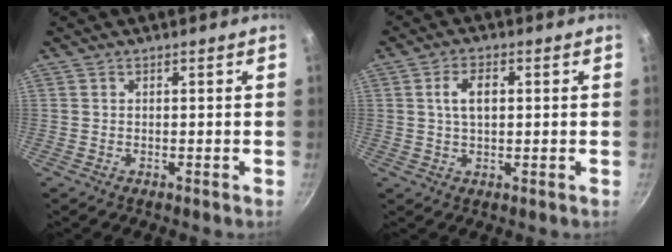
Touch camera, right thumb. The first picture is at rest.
{"total": 4.9, "force": [0.9, 2.7, 4.0], "torque": [-0.071, 0.006, 0.017]}